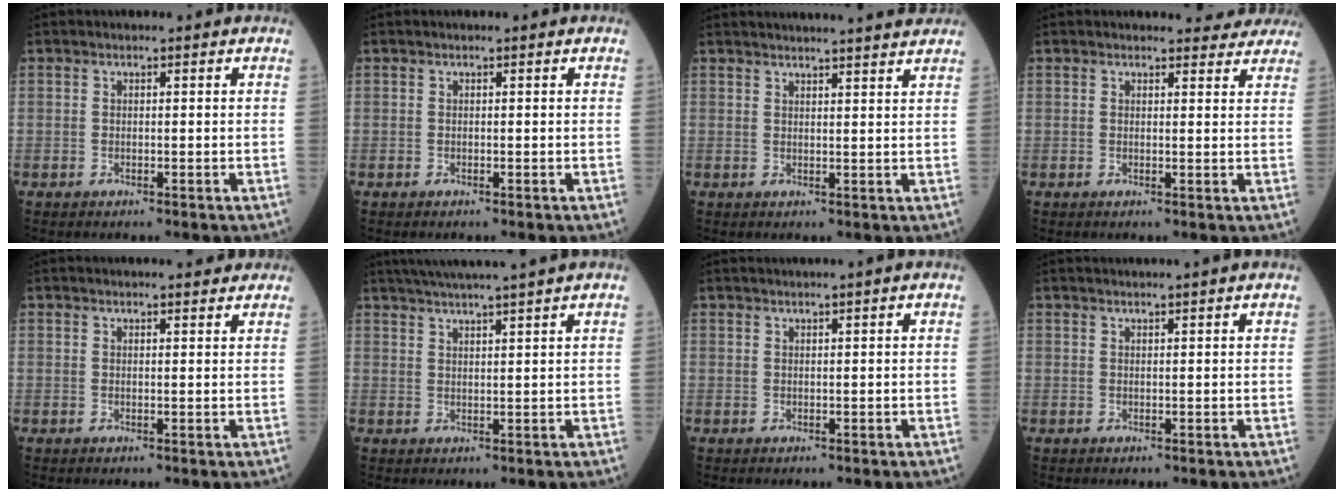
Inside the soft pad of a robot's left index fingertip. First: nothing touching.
{"total": 0.0}
{"total": 12.3, "force": [11.5, -0.3, 4.2], "torque": [-0.059, 0.006, 0.135]}
{"total": 5.1, "force": [4.9, 1.3, 0.5], "torque": [0.006, -0.006, 0.036]}
{"total": 5.5, "force": [5.0, 0.9, 2.2], "torque": [-0.028, 0.015, 0.055]}
{"total": 9.7, "force": [8.2, -1.5, 4.8], "torque": [-0.076, 0.020, 0.117]}
{"total": 2.3, "force": [1.8, -0.8, 1.1], "torque": [-0.013, 0.010, 0.038]}
{"total": 3.5, "force": [3.1, -1.0, 1.5], "torque": [-0.013, 0.019, 0.046]}